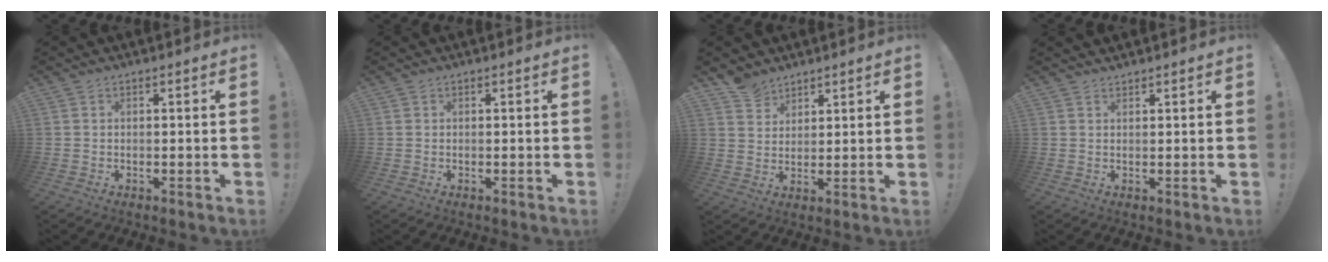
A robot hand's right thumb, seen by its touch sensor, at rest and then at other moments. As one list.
[{"total": 0.0}, {"total": 5.8, "force": [4.8, 3.2, 0.4], "torque": [-0.003, -0.033, 0.092]}, {"total": 1.0, "force": [1.0, 0.1, -0.2], "torque": [0.005, -0.003, 0.019]}]